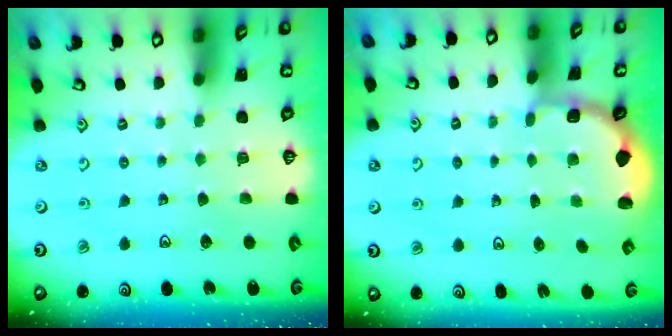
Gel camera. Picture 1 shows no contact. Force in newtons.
{"total": 1.8, "press": 1.6, "slide": 0.7}